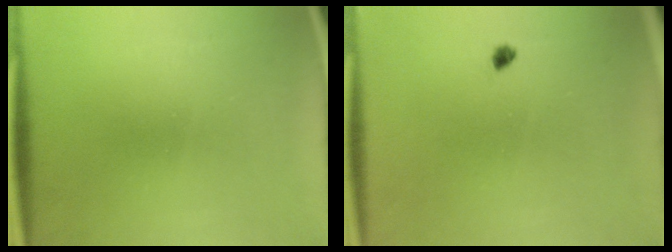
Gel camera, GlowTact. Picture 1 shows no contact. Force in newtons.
{"total": 0.9}